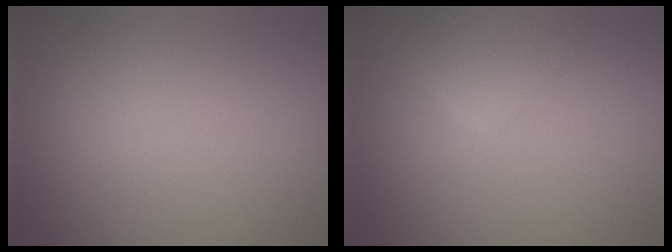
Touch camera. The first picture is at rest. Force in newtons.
{"total": 2.7, "press": 2.7, "slide": 0.1}